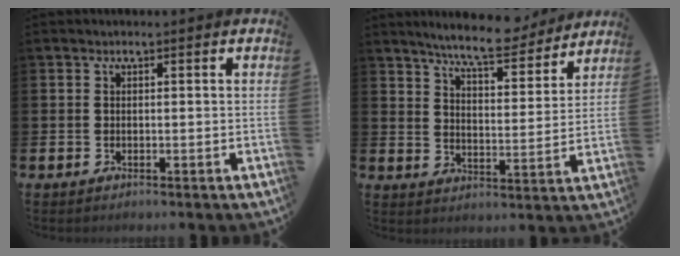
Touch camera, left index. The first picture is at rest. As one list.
[{"total": 8.4, "force": [7.8, 1.1, 2.9], "torque": [-0.071, -0.043, 0.138]}]